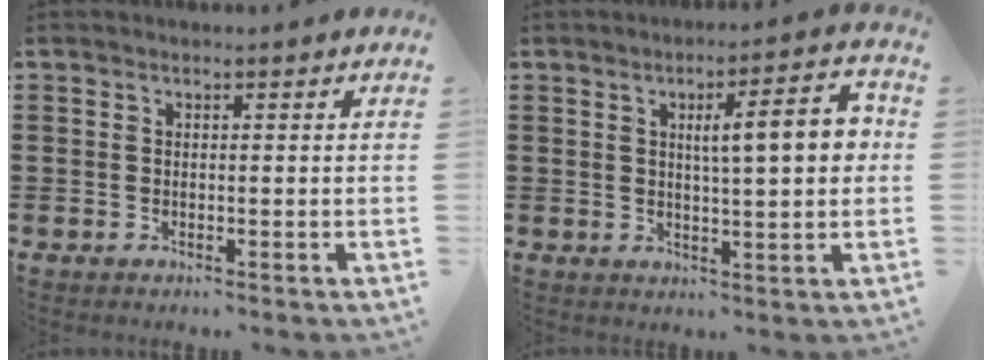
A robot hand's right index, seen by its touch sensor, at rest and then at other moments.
{"total": 8.6, "force": [1.7, 1.6, 8.2], "torque": [-0.132, -0.005, 0.018]}